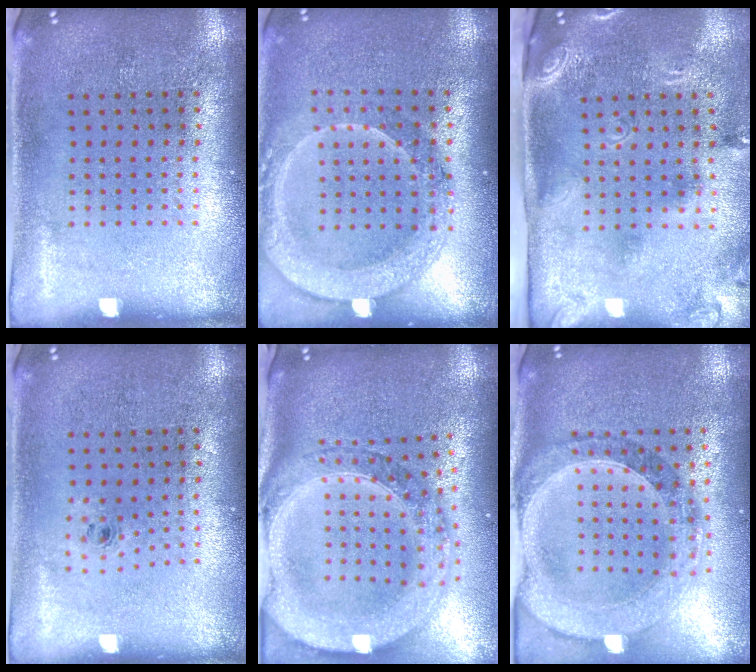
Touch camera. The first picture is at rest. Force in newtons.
{"total": 2.0, "press": 1.8, "slide": 0.7}
{"total": 2.7, "press": 1.8, "slide": 2.1}
{"total": 0.7, "press": 0.3, "slide": 0.6}
{"total": 3.7, "press": 2.9, "slide": 2.2}
{"total": 1.5, "press": 1.4, "slide": 0.5}